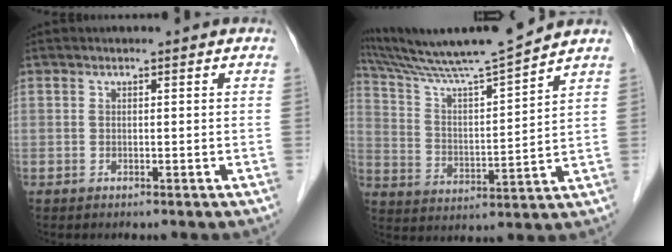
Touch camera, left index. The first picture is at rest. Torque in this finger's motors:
{"motor_torque": [0.69, -0.69, 0.34, 0.12]}